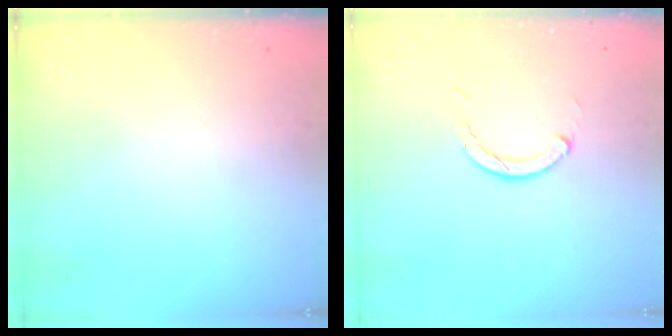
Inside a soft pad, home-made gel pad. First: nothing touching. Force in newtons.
{"total": 2.3, "press": 2.3, "slide": 0.4}